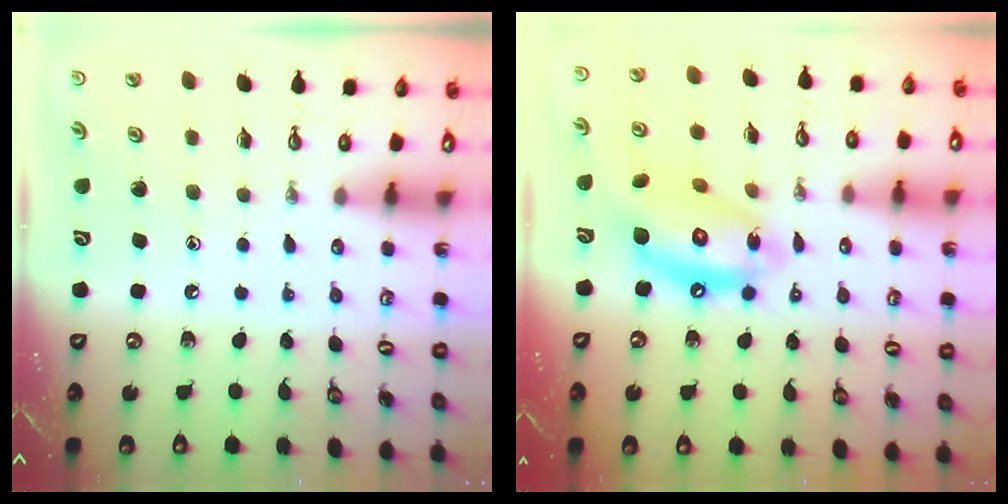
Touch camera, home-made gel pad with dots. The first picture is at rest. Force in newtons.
{"total": 13.8, "press": 13.7, "slide": 1.2}